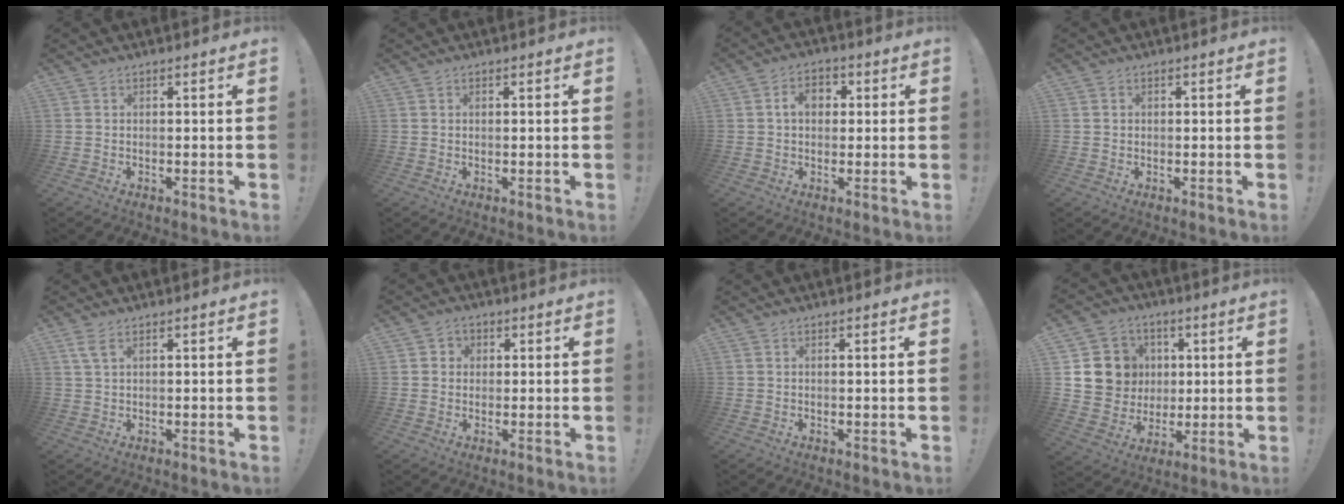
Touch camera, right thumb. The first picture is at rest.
{"total": 0.0}
{"total": 6.5, "force": [1.3, 4.7, 4.3], "torque": [-0.057, 0.006, 0.018]}
{"total": 0.6, "force": [-0.1, 0.6, 0.2], "torque": [-0.006, 0.004, -0.001]}
{"total": 3.3, "force": [1.6, 1.1, 2.7], "torque": [-0.056, 0.001, 0.031]}
{"total": 2.8, "force": [0.2, 2.7, 0.7], "torque": [-0.002, 0.001, 0.002]}
{"total": 0.8, "force": [0.3, -0.2, 0.7], "torque": [-0.009, -0.003, 0.002]}
{"total": 11.2, "force": [2.1, 10.7, 2.6], "torque": [-0.035, -0.004, 0.057]}